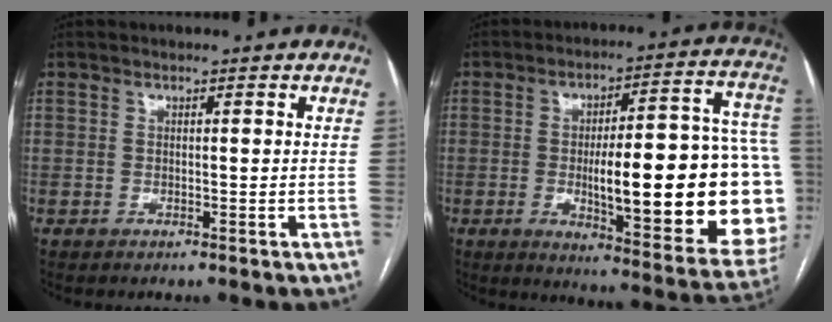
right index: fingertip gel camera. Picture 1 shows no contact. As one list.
[{"total": 28.9, "force": [-3.0, 5.3, 28.2], "torque": [-0.296, 0.017, -0.034]}]